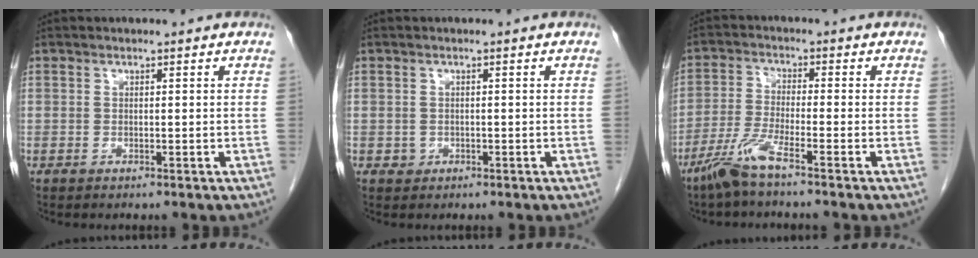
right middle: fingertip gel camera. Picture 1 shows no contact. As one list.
[{"total": 1.0, "force": [-0.3, 0.9, 0.1], "torque": [0.000, 0.004, -0.003]}, {"total": 5.7, "force": [-4.1, -0.3, 3.9], "torque": [-0.088, -0.013, -0.092]}]